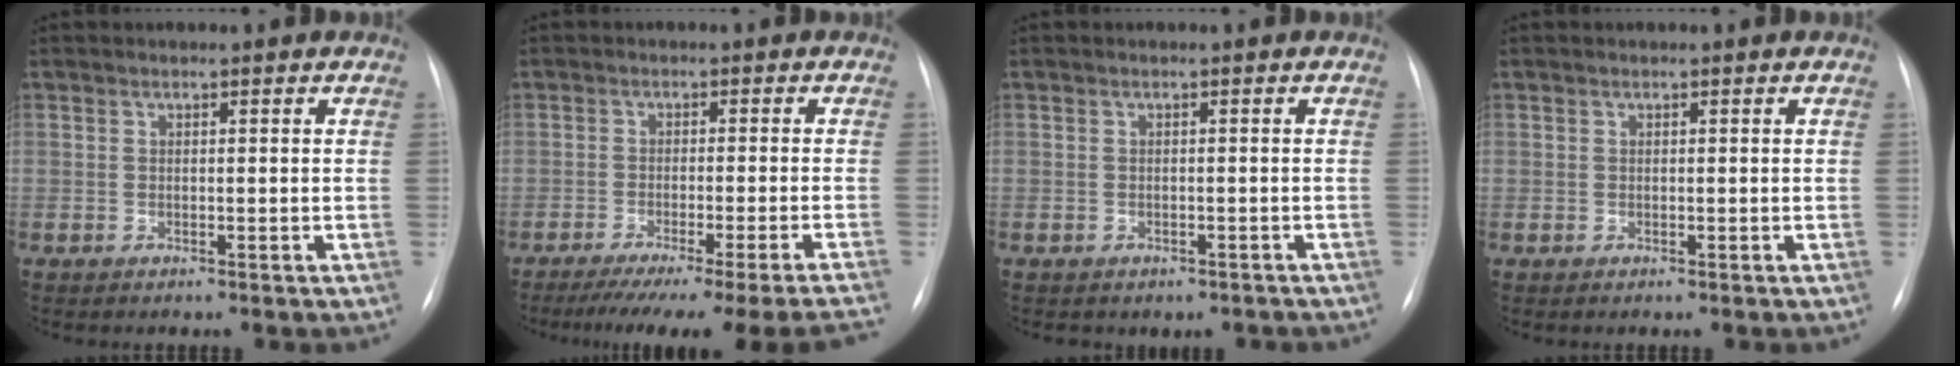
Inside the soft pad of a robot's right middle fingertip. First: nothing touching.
{"total": 18.2, "force": [-16.0, -2.1, 8.6], "torque": [-0.075, -0.050, -0.217]}
{"total": 2.7, "force": [-2.0, 1.6, 0.6], "torque": [-0.010, 0.008, -0.020]}
{"total": 0.0}